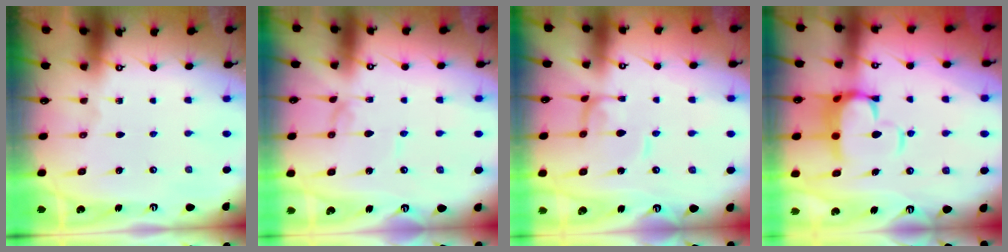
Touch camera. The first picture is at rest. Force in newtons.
{"total": 1.6, "press": 1.6, "slide": 0.0}
{"total": 1.5, "press": 1.5, "slide": 0.2}
{"total": 7.2, "press": 7.0, "slide": 1.6}